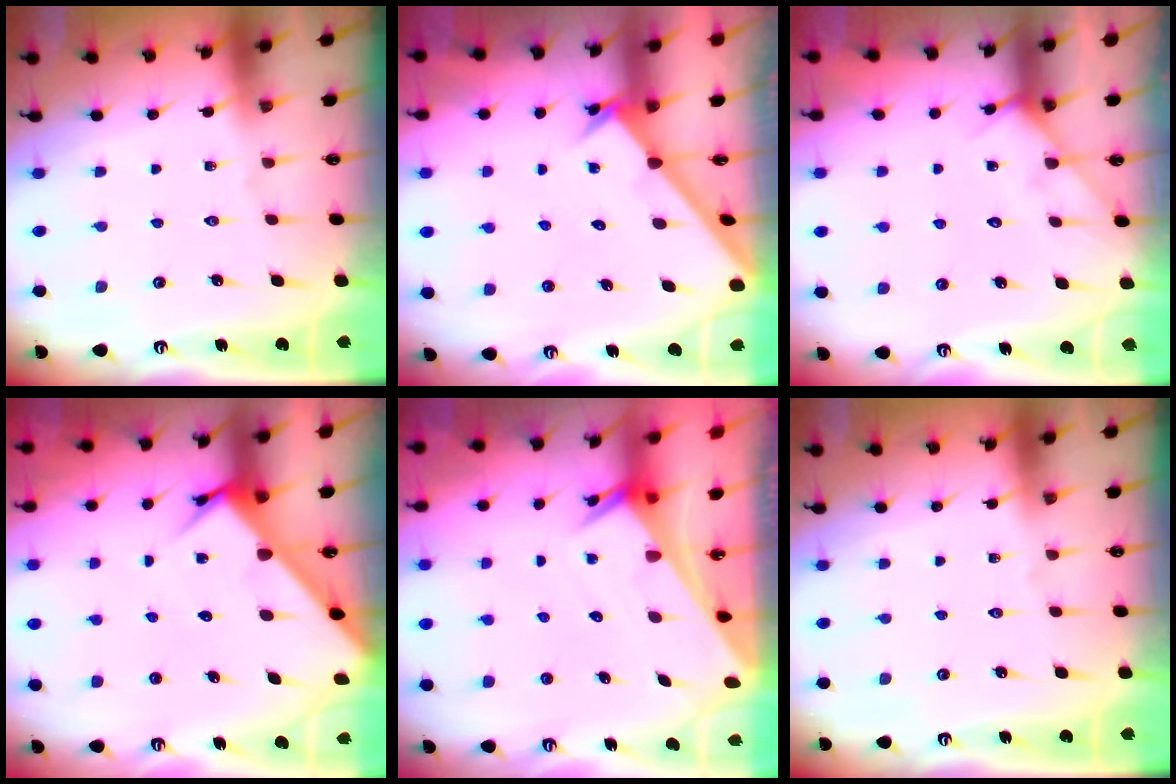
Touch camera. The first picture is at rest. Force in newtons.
{"total": 1.9, "press": 1.9, "slide": 0.2}
{"total": 5.5, "press": 5.5, "slide": 0.6}
{"total": 4.8, "press": 4.8, "slide": 0.3}
{"total": 2.5, "press": 2.5, "slide": 0.2}
{"total": 0.0}